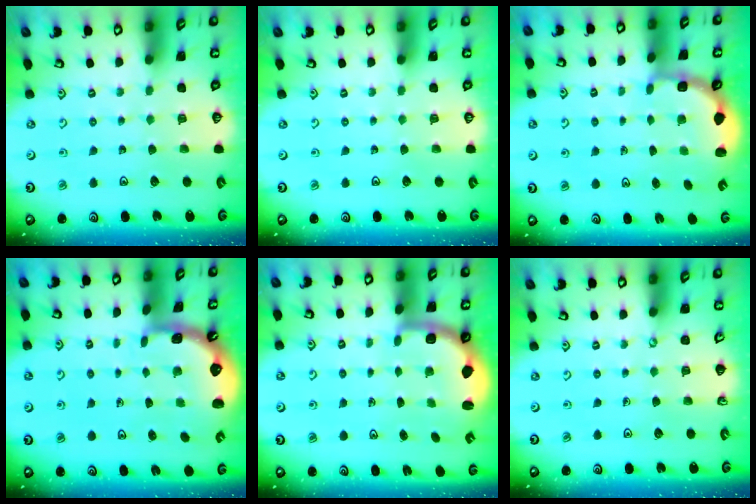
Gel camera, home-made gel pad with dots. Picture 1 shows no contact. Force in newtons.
{"total": 0.0}
{"total": 2.9, "press": 2.5, "slide": 1.4}
{"total": 1.0, "press": 1.0, "slide": 0.2}
{"total": 2.1, "press": 1.9, "slide": 1.0}
{"total": 0.0}